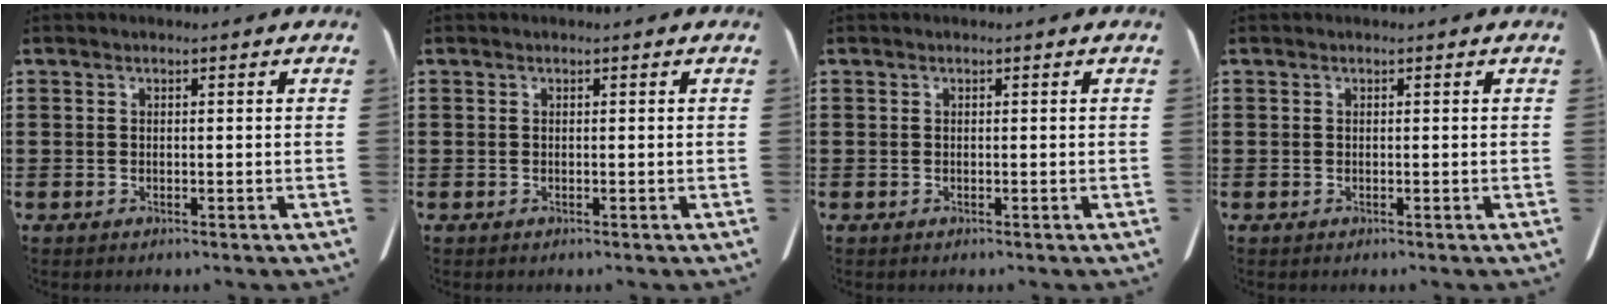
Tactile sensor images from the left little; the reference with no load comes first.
{"total": 0.0}
{"total": 0.0}
{"total": 0.0}